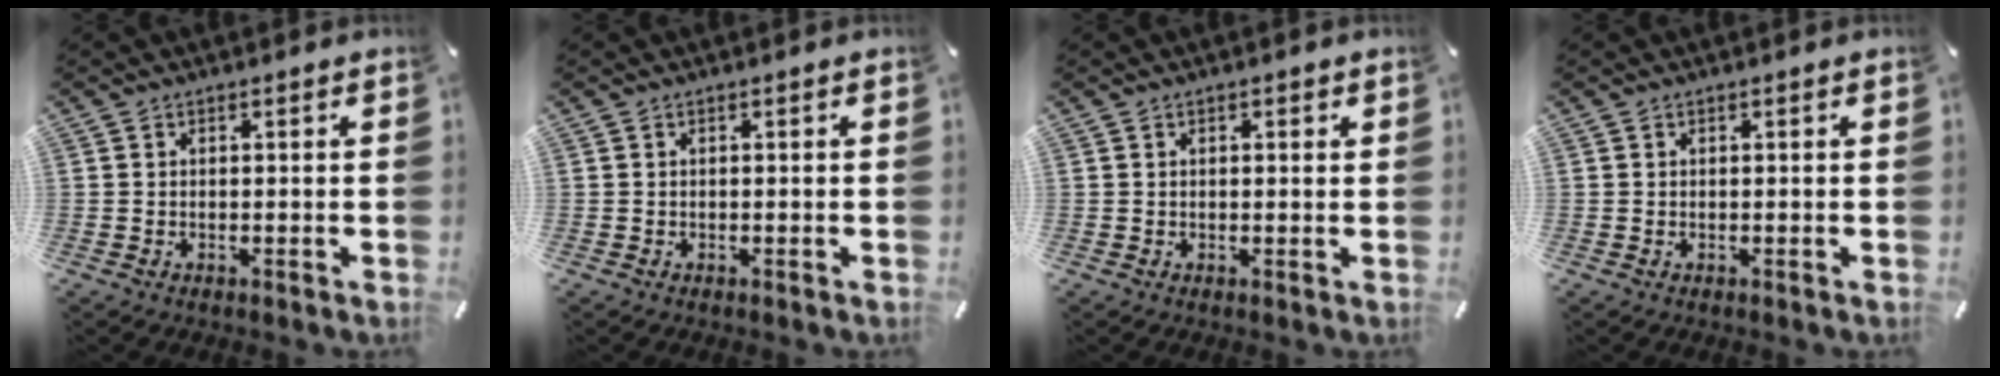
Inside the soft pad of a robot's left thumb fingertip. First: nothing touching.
{"total": 0.0}
{"total": 0.7, "force": [0.3, 0.5, 0.4], "torque": [0.001, 0.000, 0.002]}
{"total": 0.0}